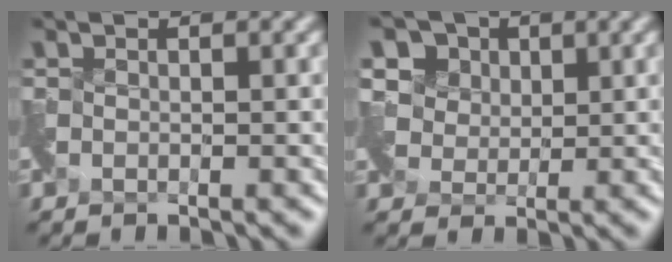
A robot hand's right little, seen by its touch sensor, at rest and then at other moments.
{"total": 8.8, "force": [4.8, 6.3, 3.8], "torque": [-0.072, 0.036, 0.050]}